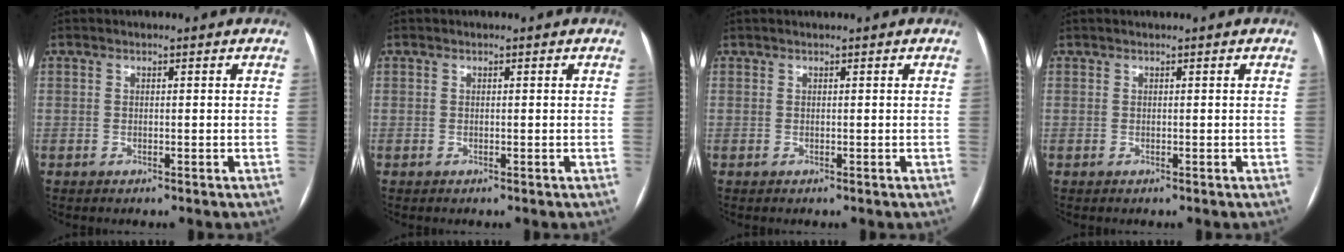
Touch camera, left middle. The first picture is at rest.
{"total": 0.0}
{"total": 0.0}
{"total": 0.0}